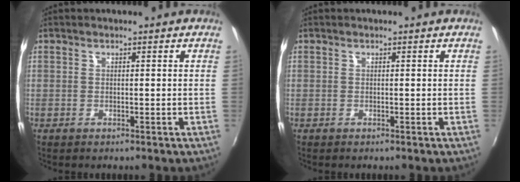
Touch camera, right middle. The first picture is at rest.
{"total": 0.0}